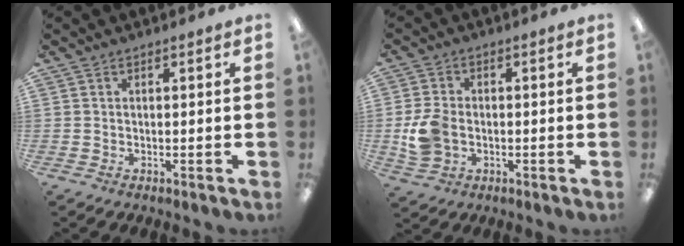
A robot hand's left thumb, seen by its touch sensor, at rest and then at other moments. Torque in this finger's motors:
{"motor_torque": [-0.46, 0.68, -0.07, 0.08, 0.04]}